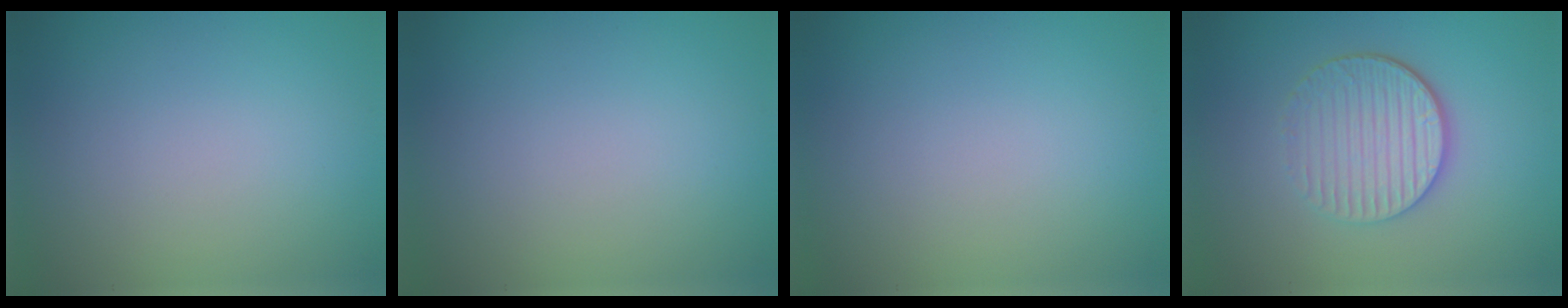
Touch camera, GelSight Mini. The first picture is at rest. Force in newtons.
{"total": 0.0}
{"total": 0.0}
{"total": 4.5, "press": 3.6, "slide": 2.8}